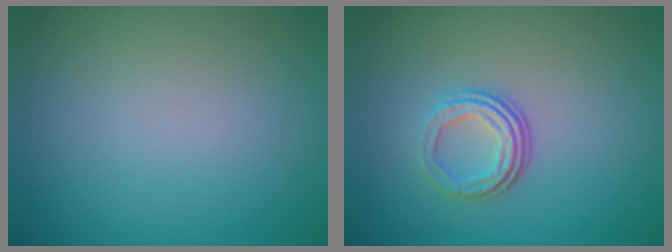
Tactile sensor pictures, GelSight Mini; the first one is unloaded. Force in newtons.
{"total": 3.3, "press": 2.2, "slide": 2.4}